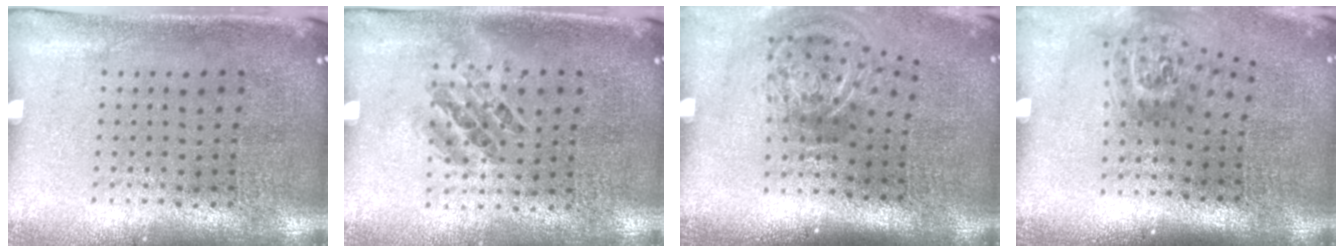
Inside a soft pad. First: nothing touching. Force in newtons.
{"total": 0.9, "press": 0.7, "slide": 0.4}
{"total": 2.2, "press": 1.4, "slide": 1.7}
{"total": 1.8, "press": 1.2, "slide": 1.4}